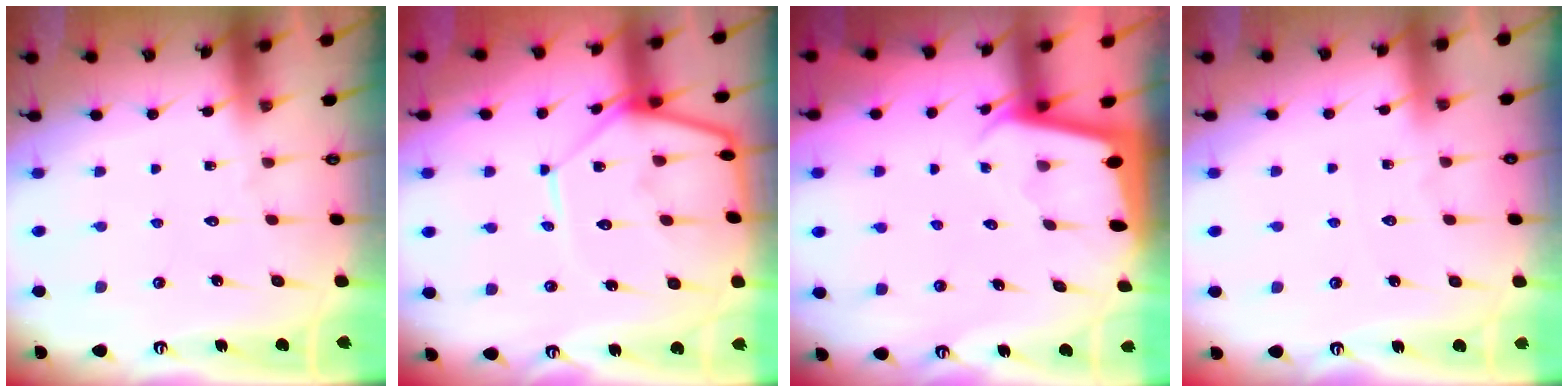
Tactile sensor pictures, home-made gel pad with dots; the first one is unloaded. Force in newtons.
{"total": 11.4, "press": 11.4, "slide": 1.0}
{"total": 2.1, "press": 2.1, "slide": 0.1}
{"total": 2.0, "press": 2.0, "slide": 0.3}